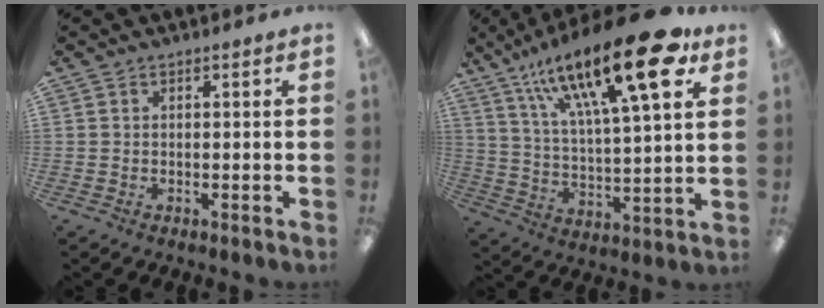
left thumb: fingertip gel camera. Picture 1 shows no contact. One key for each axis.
{"total": 24.6, "fx": 14.8, "fy": 7.1, "fz": 18.3, "tx": -0.295, "ty": -0.074, "tz": 0.235}